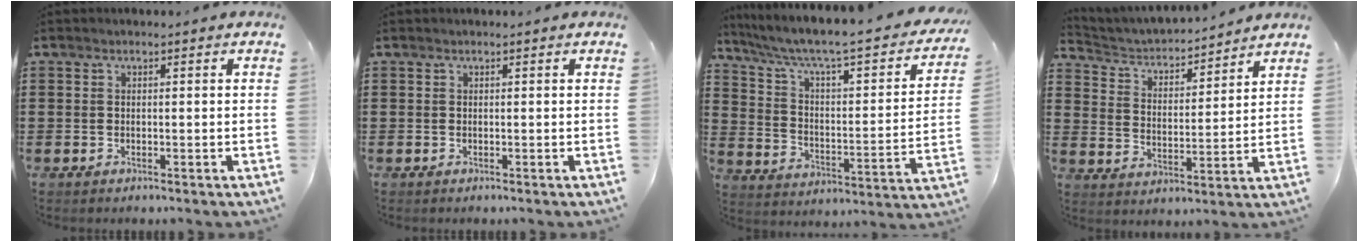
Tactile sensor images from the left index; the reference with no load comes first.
{"total": 0.0}
{"total": 5.5, "force": [3.9, 0.8, 3.9], "torque": [-0.095, -0.040, 0.056]}
{"total": 3.7, "force": [3.5, 0.8, 0.6], "torque": [-0.033, -0.028, 0.054]}